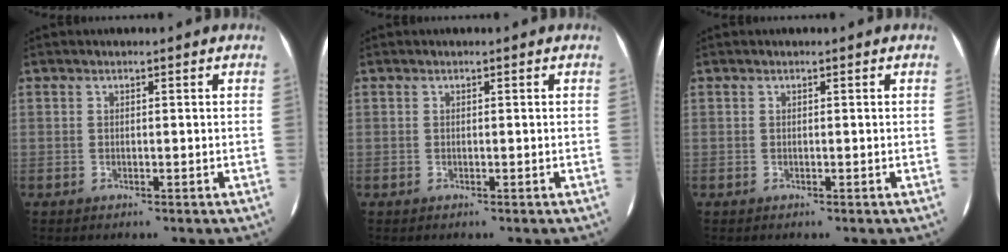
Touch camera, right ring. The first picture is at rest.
{"total": 0.0}
{"total": 0.0}